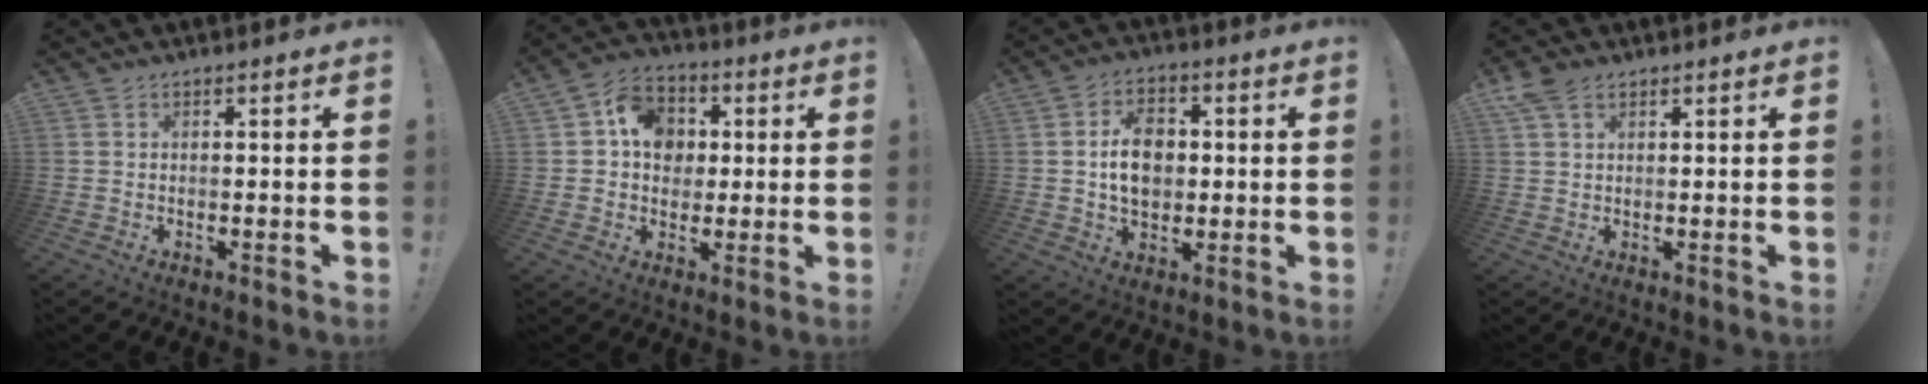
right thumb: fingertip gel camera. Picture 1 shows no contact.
{"total": 12.1, "force": [2.5, 10.2, 5.9], "torque": [-0.085, 0.006, 0.054]}
{"total": 10.6, "force": [0.8, 8.1, 6.8], "torque": [-0.098, 0.008, 0.014]}
{"total": 4.8, "force": [2.7, 2.9, 2.8], "torque": [-0.053, -0.003, 0.054]}